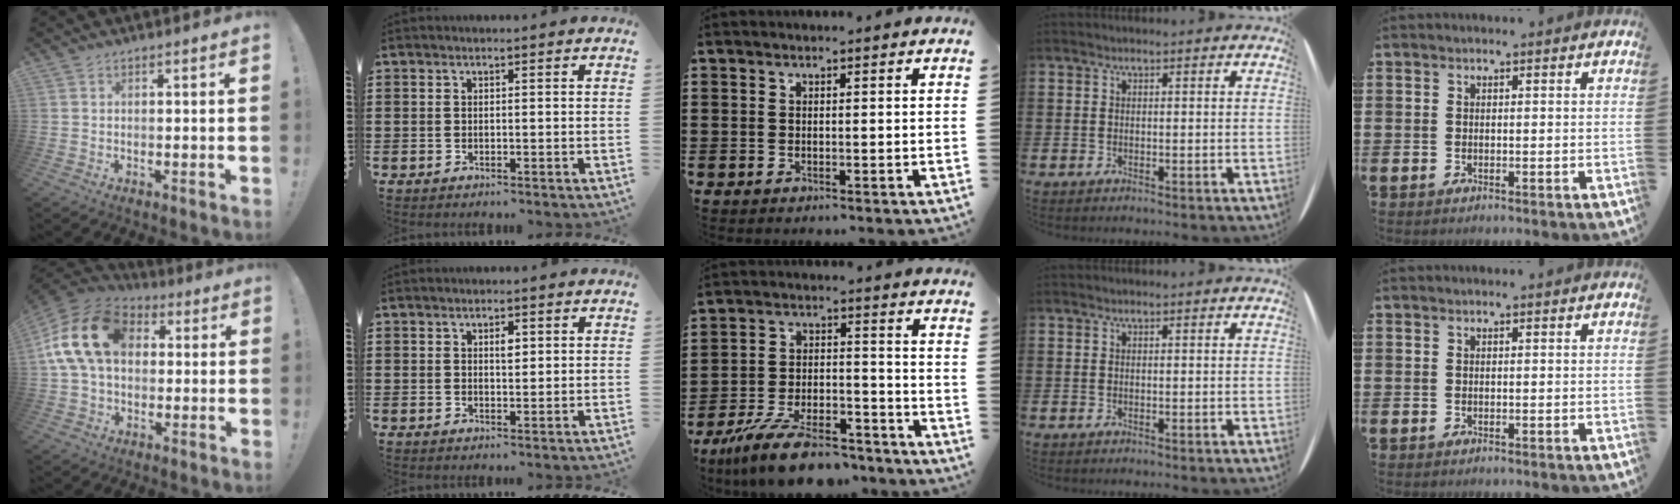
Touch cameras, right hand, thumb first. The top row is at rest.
{"thumb": {"total": 18.7, "force": [3.8, 13.2, 12.6], "torque": [-0.224, 0.009, 0.074]}, "index": {"total": 1.9, "force": [0.6, 0.9, 1.6], "torque": [-0.018, 0.000, 0.006]}, "middle": {"total": 11.3, "force": [-9.6, 2.3, 5.6], "torque": [-0.102, 0.027, -0.182]}}